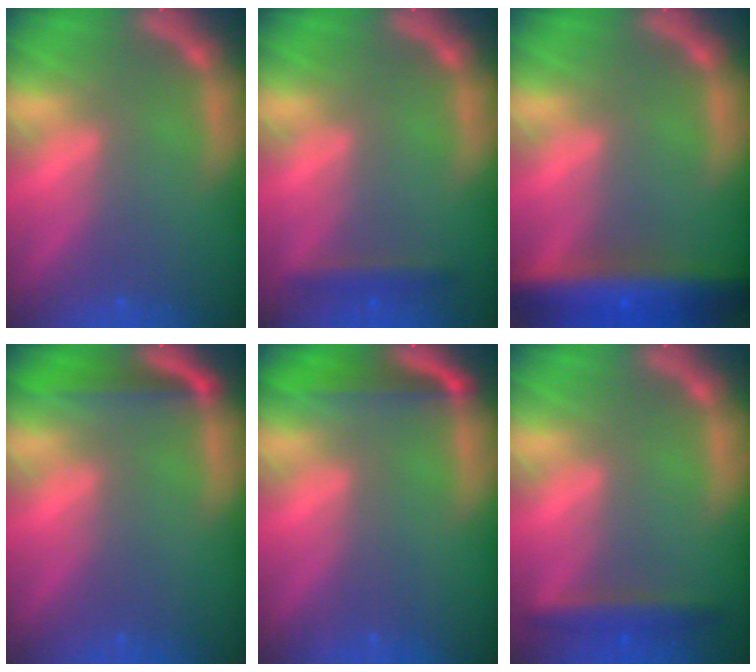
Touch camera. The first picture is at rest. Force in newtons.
{"total": 1.9}
{"total": 9.0}
{"total": 3.0}
{"total": 3.5}
{"total": 2.9}